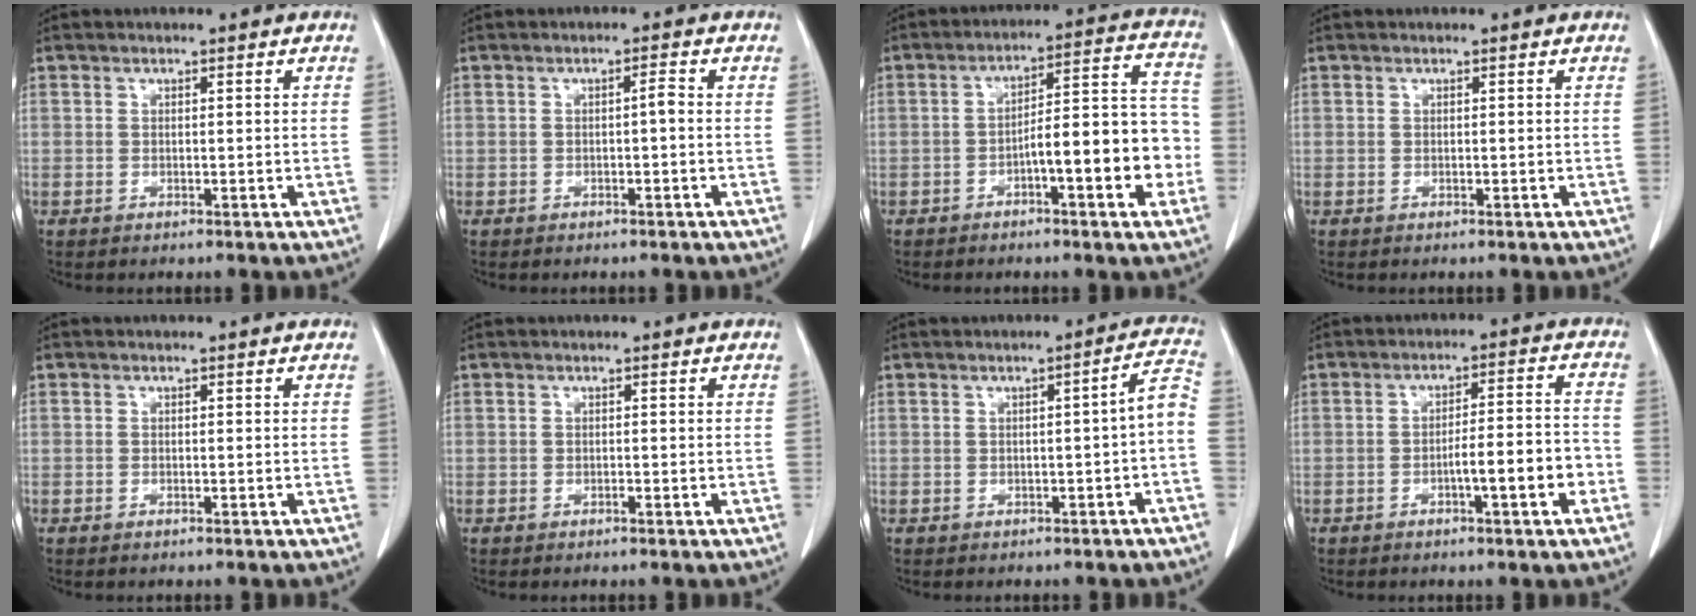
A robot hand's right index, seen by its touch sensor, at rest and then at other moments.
{"total": 1.2, "force": [-0.2, 0.1, 1.2], "torque": [-0.018, 0.003, -0.003]}
{"total": 12.4, "force": [-3.8, 2.5, 11.5], "torque": [-0.152, 0.038, -0.053]}
{"total": 0.0}
{"total": 0.0}
{"total": 0.0}
{"total": 4.5, "force": [-1.5, 0.2, 4.2], "torque": [-0.047, 0.015, -0.019]}
{"total": 7.3, "force": [-2.8, 0.6, 6.7], "torque": [-0.100, 0.016, -0.041]}